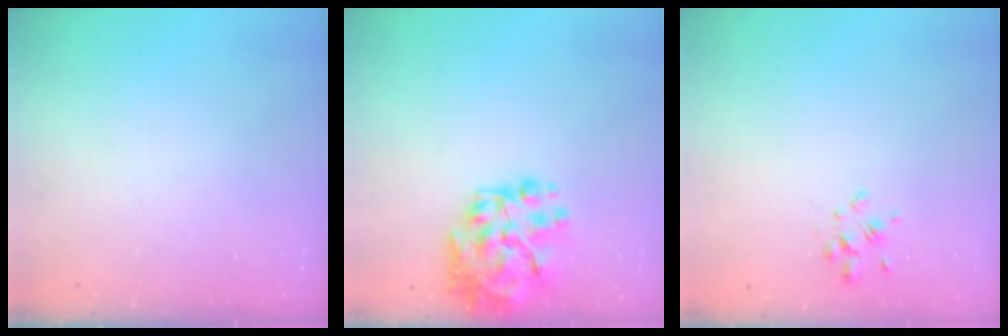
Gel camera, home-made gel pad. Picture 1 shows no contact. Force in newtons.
{"total": 15.6, "press": 14.8, "slide": 5.0}
{"total": 2.4, "press": 2.2, "slide": 0.9}